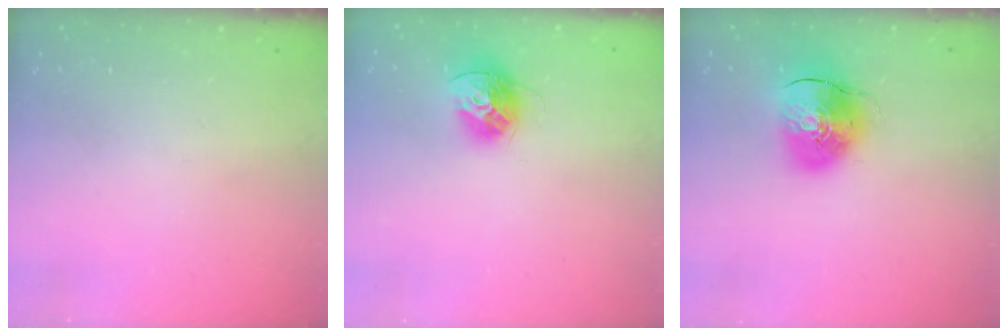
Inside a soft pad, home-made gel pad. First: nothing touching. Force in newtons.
{"total": 12.1, "press": 12.1, "slide": 0.5}
{"total": 10.7, "press": 10.6, "slide": 1.8}